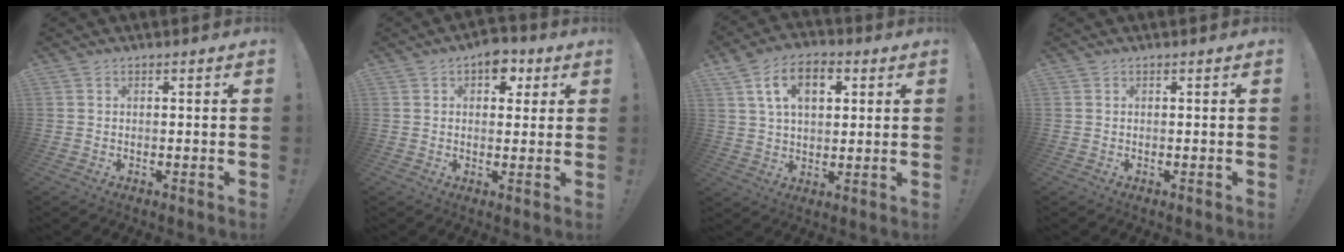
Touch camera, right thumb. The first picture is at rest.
{"total": 6.6, "force": [3.2, 4.4, 3.7], "torque": [-0.027, -0.013, 0.051]}
{"total": 12.6, "force": [4.6, 7.8, 8.7], "torque": [-0.134, 0.007, 0.084]}
{"total": 0.0}